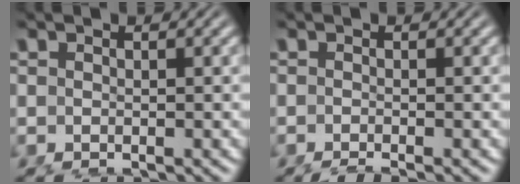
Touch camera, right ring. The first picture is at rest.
{"total": 3.4, "force": [-3.0, 0.4, 1.5], "torque": [-0.013, -0.009, -0.041]}